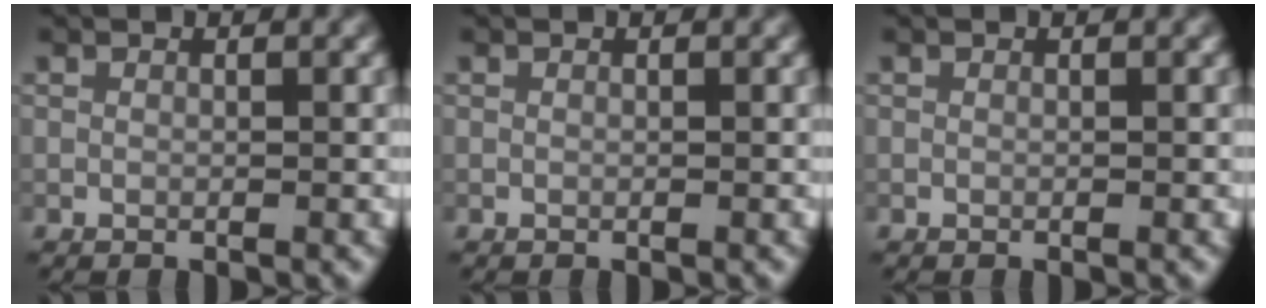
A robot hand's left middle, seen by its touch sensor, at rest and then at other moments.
{"total": 0.0}
{"total": 0.0}